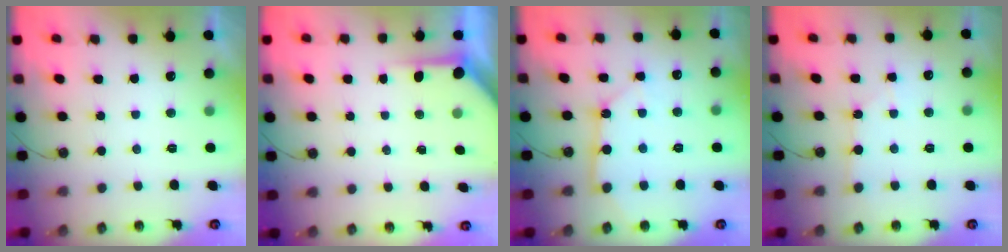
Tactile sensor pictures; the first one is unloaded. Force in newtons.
{"total": 3.9, "press": 3.9, "slide": 0.4}
{"total": 8.1, "press": 8.0, "slide": 0.8}
{"total": 3.0, "press": 3.0, "slide": 0.4}